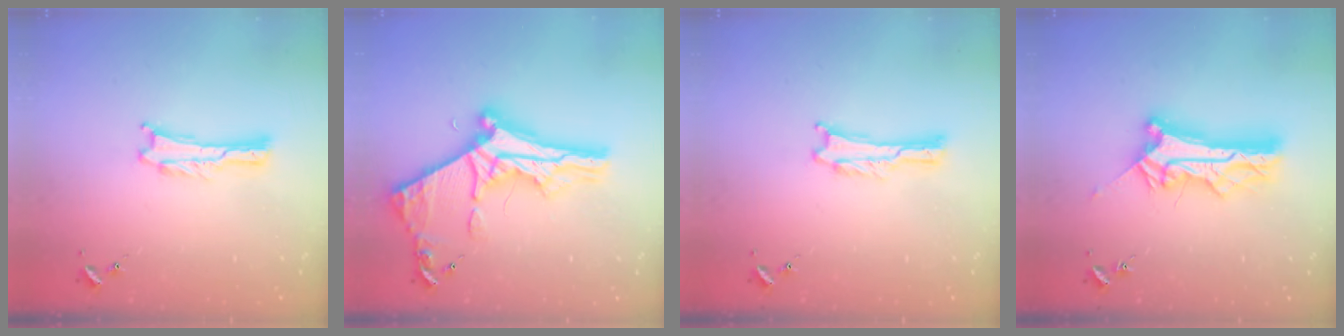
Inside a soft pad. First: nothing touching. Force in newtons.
{"total": 11.3, "press": 11.3, "slide": 0.9}
{"total": 0.0}
{"total": 9.3, "press": 9.3, "slide": 0.7}